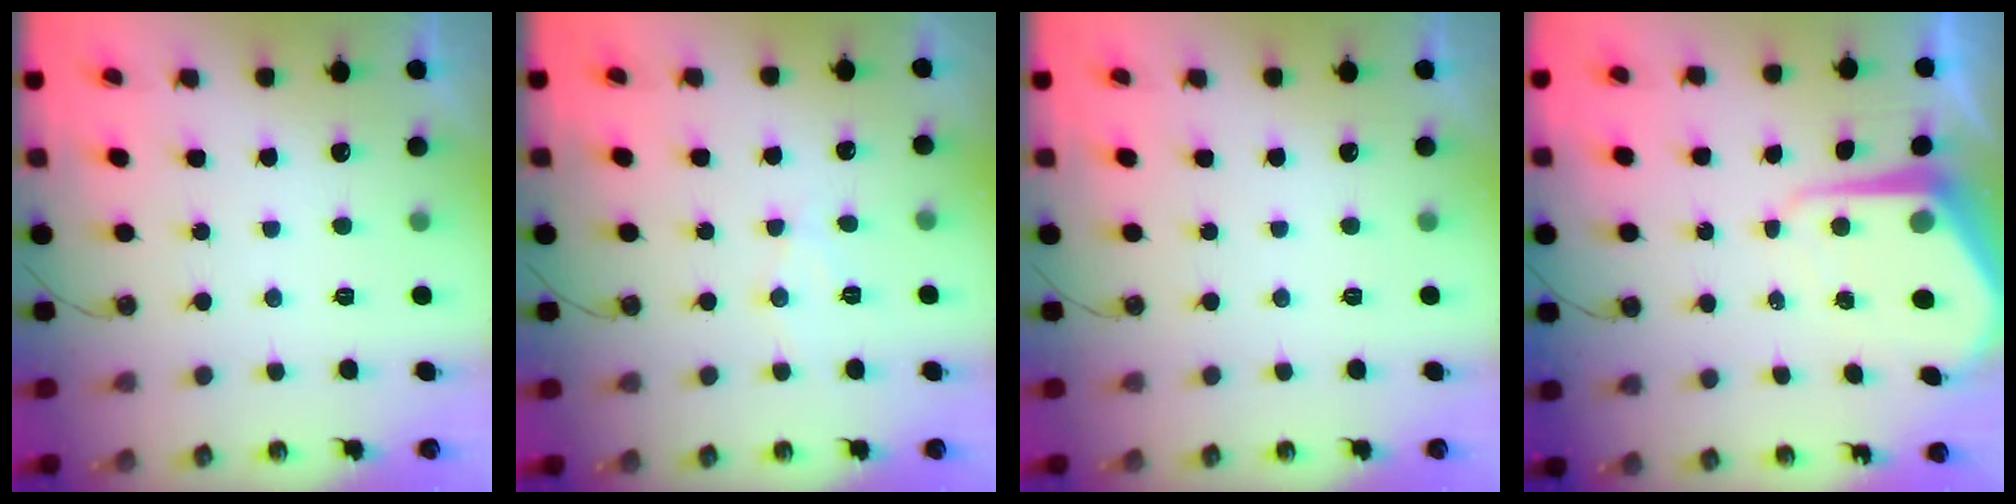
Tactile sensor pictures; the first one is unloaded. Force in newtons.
{"total": 6.8, "press": 6.8, "slide": 0.3}
{"total": 0.0}
{"total": 8.4, "press": 8.4, "slide": 0.7}